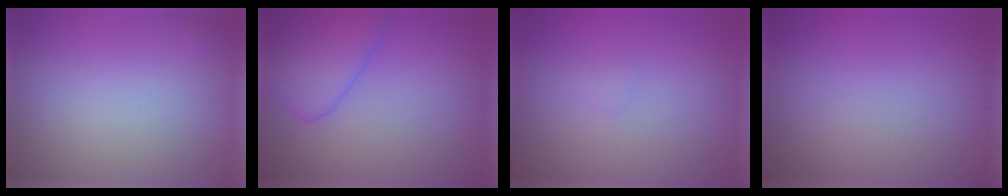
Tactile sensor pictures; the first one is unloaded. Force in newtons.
{"total": 4.8, "press": 4.8, "slide": 0.3}
{"total": 0.6, "press": 0.5, "slide": 0.1}
{"total": 0.0}